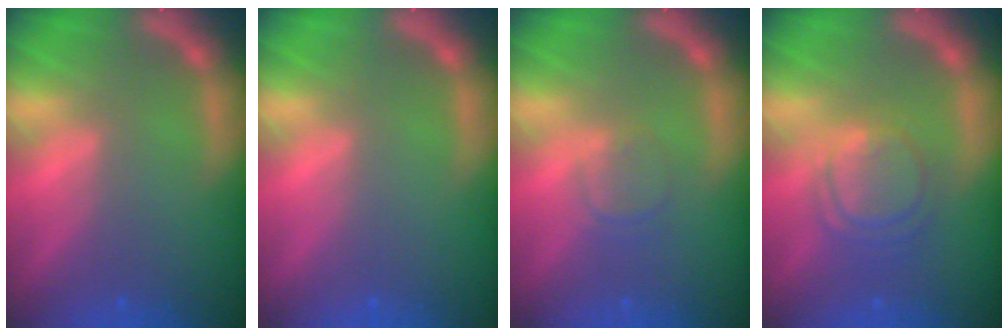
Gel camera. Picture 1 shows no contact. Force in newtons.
{"total": 0.0}
{"total": 1.9}
{"total": 5.1}